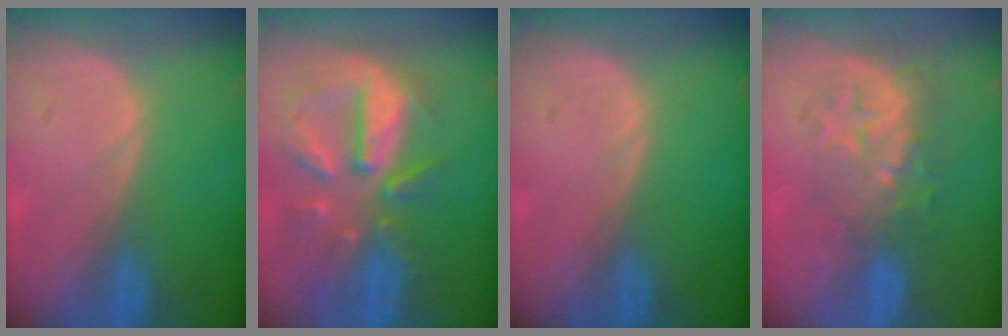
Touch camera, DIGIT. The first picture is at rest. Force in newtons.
{"total": 10.7, "press": 9.5, "slide": 5.0}
{"total": 0.0}
{"total": 8.8, "press": 7.7, "slide": 4.2}